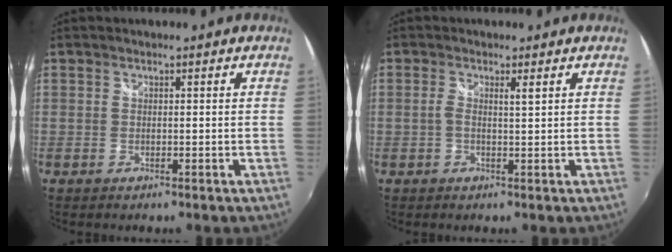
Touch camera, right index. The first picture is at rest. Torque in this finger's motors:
{"motor_torque": [-0.10, -0.08, 0.15, 0.00]}